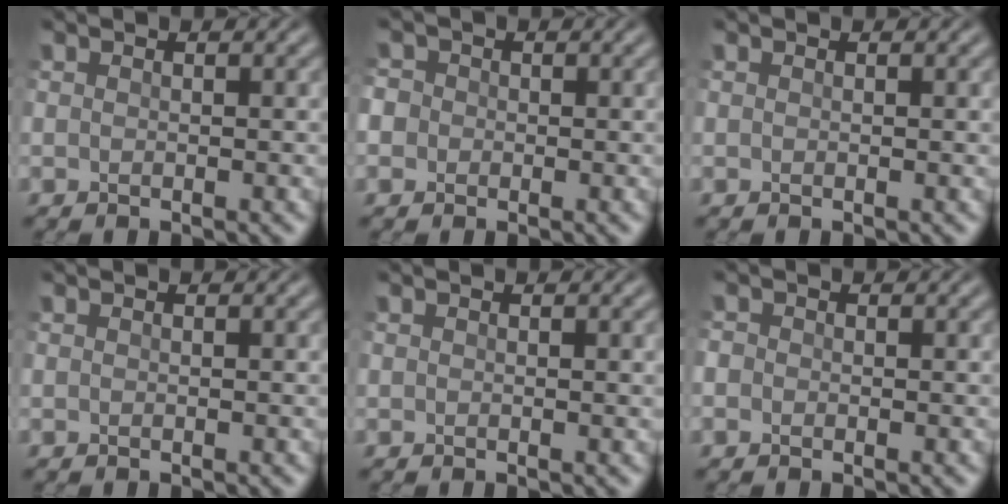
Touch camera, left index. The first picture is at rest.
{"total": 3.2, "force": [0.7, 2.9, 1.2], "torque": [-0.004, 0.025, -0.017]}
{"total": 0.6, "force": [0.5, 0.1, 0.3], "torque": [-0.005, 0.004, 0.010]}
{"total": 0.0}
{"total": 0.8, "force": [0.6, 0.2, 0.6], "torque": [-0.009, 0.002, 0.012]}
{"total": 0.7, "force": [-0.1, 0.7, 0.1], "torque": [0.002, -0.003, -0.003]}